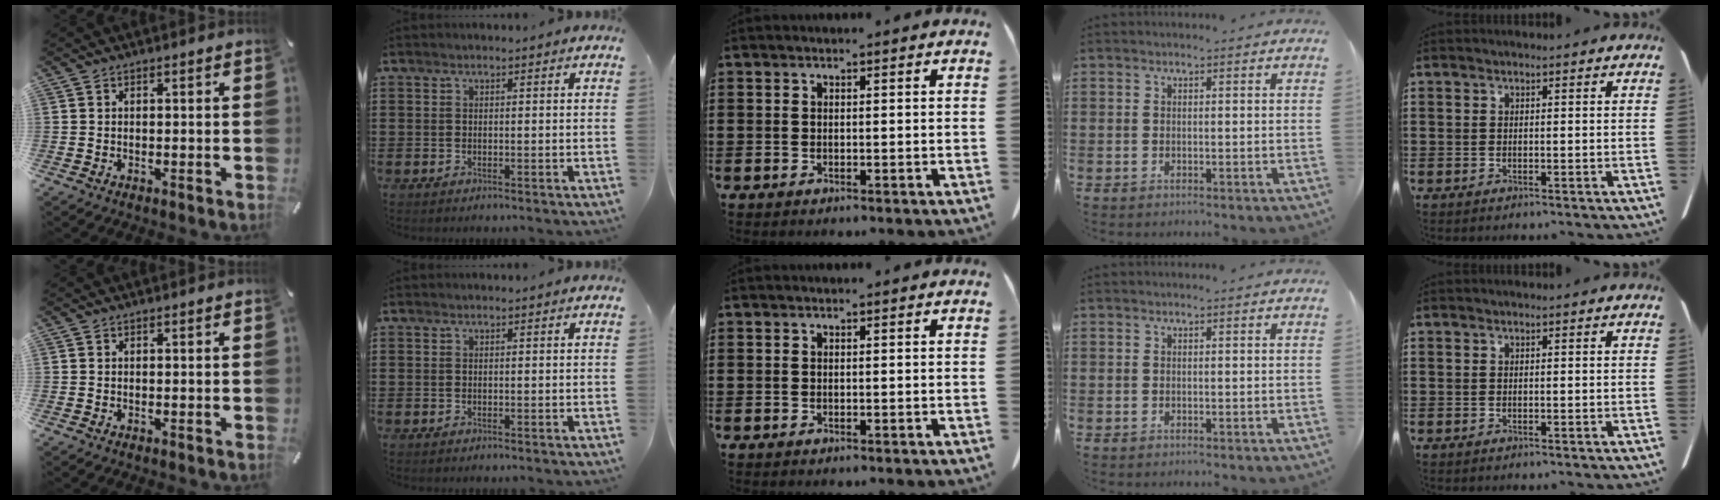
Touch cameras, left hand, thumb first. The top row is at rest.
{}